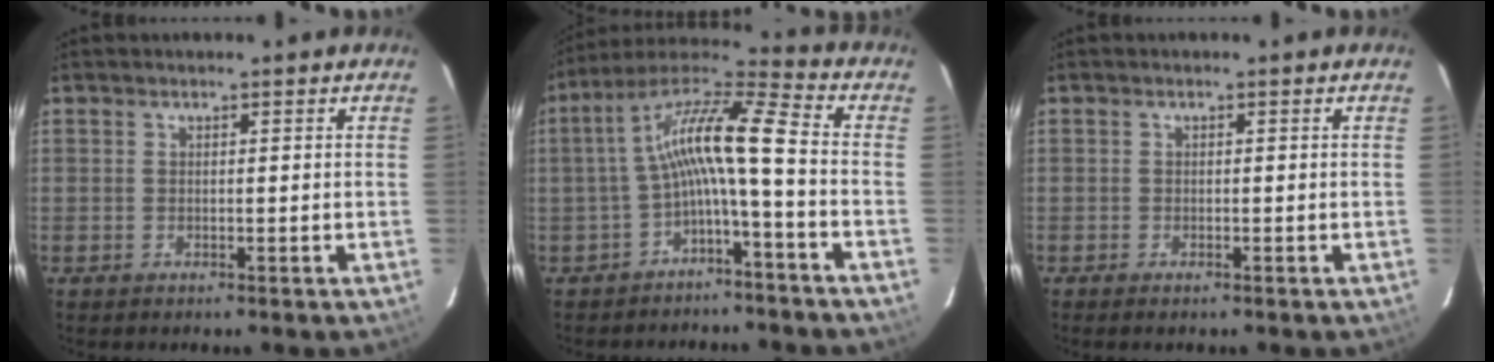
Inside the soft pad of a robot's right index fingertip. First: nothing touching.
{"total": 11.8, "force": [-2.2, 1.1, 11.6], "torque": [-0.234, 0.023, -0.048]}
{"total": 1.1, "force": [-0.9, 0.3, 0.5], "torque": [-0.011, -0.005, -0.016]}